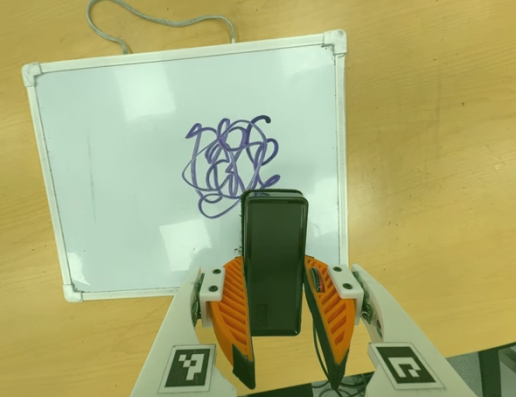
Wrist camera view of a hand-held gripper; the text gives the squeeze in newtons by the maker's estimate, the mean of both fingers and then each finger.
{"total": 4.2, "left": 2.7, "right": 5.6}